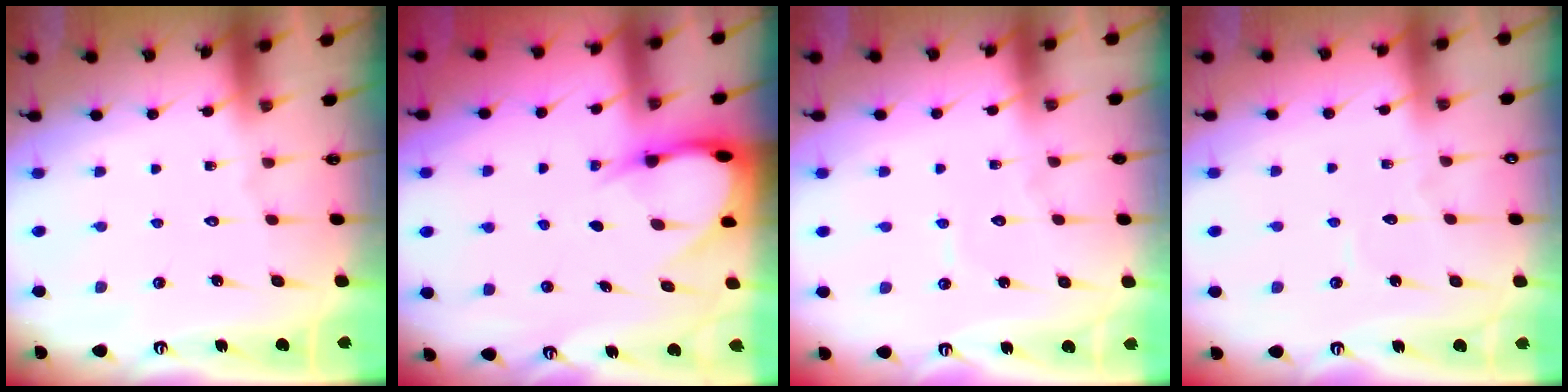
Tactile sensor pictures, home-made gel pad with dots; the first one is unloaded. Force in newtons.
{"total": 5.9, "press": 5.9, "slide": 0.8}
{"total": 3.7, "press": 3.7, "slide": 0.3}
{"total": 2.6, "press": 2.6, "slide": 0.3}